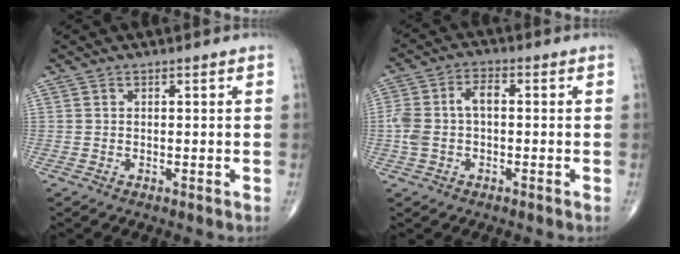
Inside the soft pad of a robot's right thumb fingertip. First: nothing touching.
{"total": 7.4, "force": [-0.1, 4.3, 6.0], "torque": [-0.140, 0.029, -0.003]}